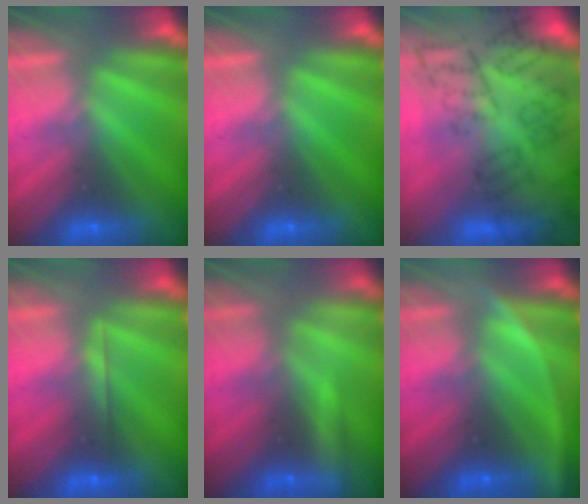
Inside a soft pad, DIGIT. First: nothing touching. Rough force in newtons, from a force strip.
{"total": 0.0}
{"total": 10.8}
{"total": 1.7}
{"total": 2.1}
{"total": 3.0}